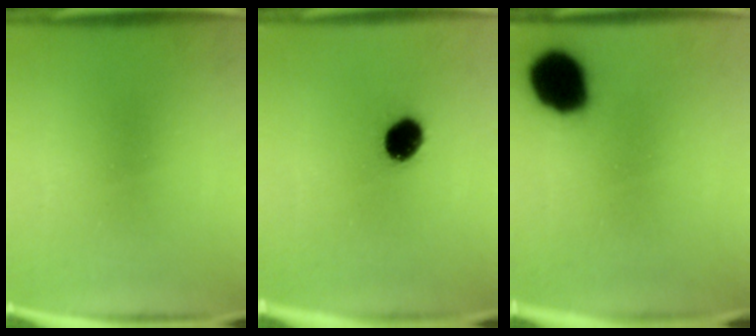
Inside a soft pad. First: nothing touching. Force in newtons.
{"total": 6.3}
{"total": 14.2}